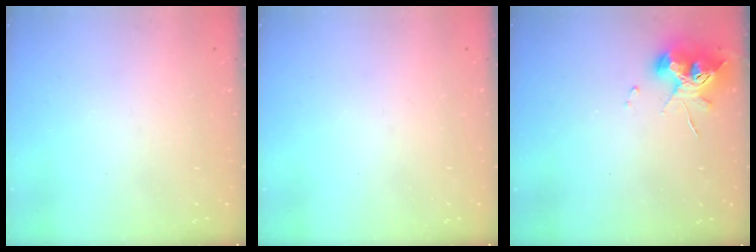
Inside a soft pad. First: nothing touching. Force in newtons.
{"total": 0.0}
{"total": 11.0, "press": 11.0, "slide": 1.2}